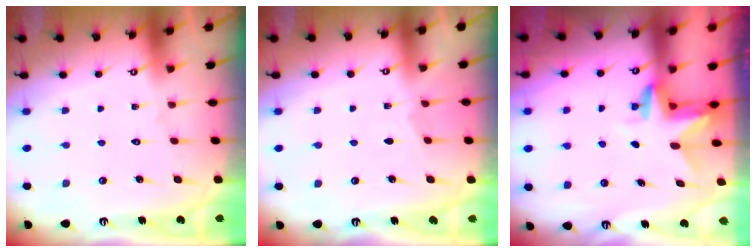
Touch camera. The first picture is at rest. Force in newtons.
{"total": 2.3, "press": 2.2, "slide": 0.4}
{"total": 2.9, "press": 2.9, "slide": 0.2}